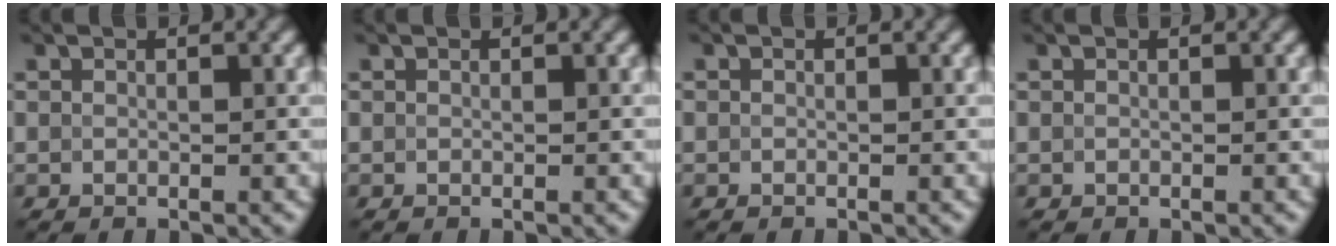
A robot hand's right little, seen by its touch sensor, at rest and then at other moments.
{"total": 0.0}
{"total": 1.2, "force": [0.4, 1.1, 0.4], "torque": [-0.014, 0.014, -0.003]}
{"total": 0.0}